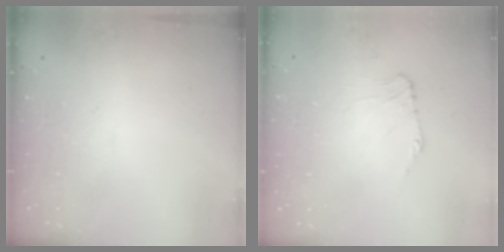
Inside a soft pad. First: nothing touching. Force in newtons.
{"total": 1.1, "press": 1.1, "slide": 0.3}